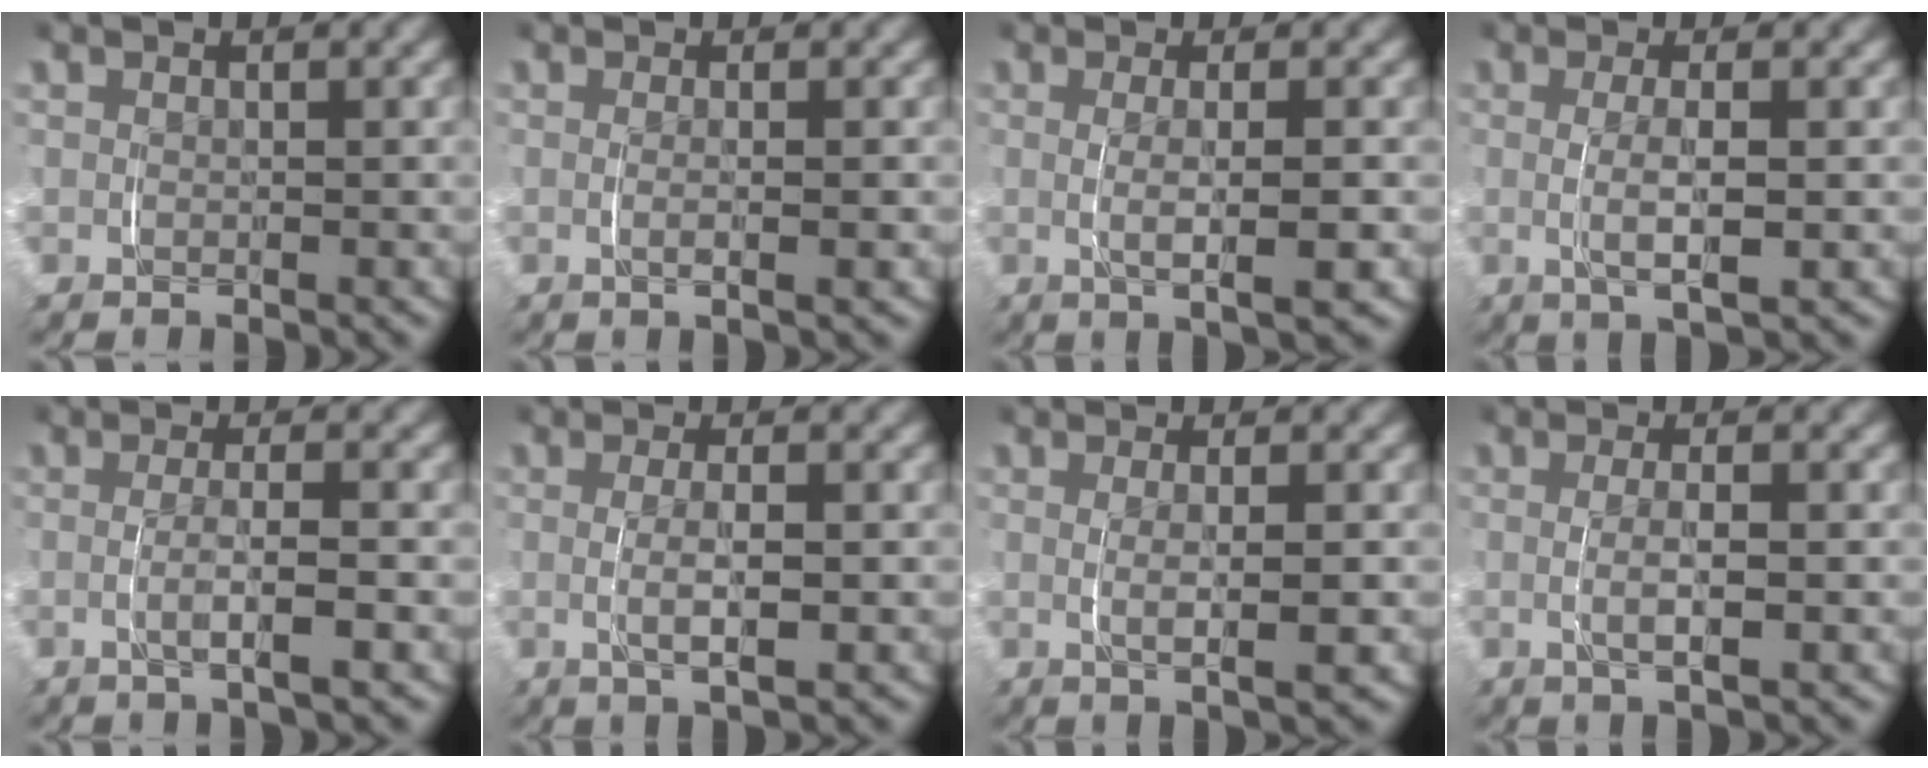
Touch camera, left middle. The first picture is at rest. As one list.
[{"total": 1.5, "force": [0.0, -0.2, 1.5], "torque": [-0.027, -0.003, 0.001]}, {"total": 3.8, "force": [-0.3, 0.5, 3.7], "torque": [-0.056, -0.002, -0.001]}, {"total": 3.6, "force": [-0.2, 0.7, 3.6], "torque": [-0.063, -0.005, 0.002]}, {"total": 2.7, "force": [-0.8, 0.1, 2.6], "torque": [-0.044, -0.001, -0.013]}, {"total": 3.2, "force": [-0.2, 0.6, 3.1], "torque": [-0.054, -0.004, 0.000]}, {"total": 3.1, "force": [0.0, 0.3, 3.0], "torque": [-0.047, -0.003, 0.004]}, {"total": 2.9, "force": [-0.2, 0.5, 2.8], "torque": [-0.049, -0.003, -0.001]}]